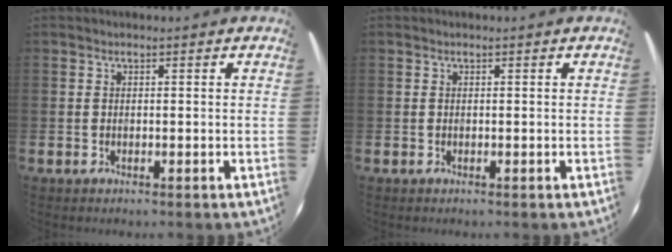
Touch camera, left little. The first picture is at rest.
{"total": 0.0}